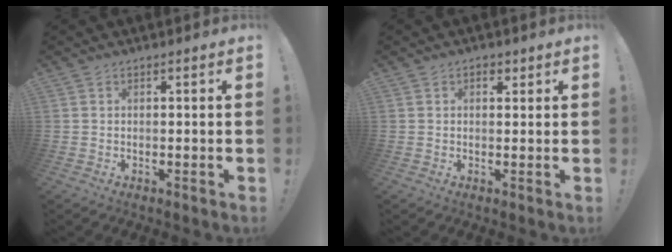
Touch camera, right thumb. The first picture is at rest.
{"total": 1.9, "force": [0.8, 1.3, 1.2], "torque": [-0.014, 0.001, 0.011]}